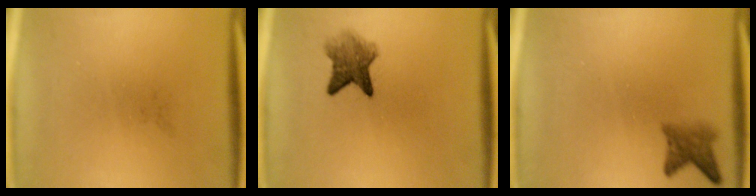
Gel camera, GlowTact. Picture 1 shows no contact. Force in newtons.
{"total": 4.7}
{"total": 2.8}